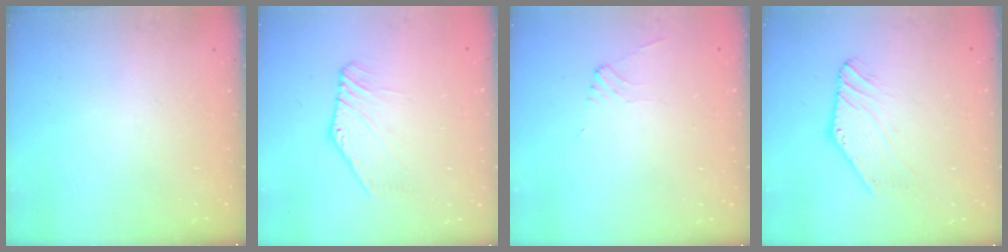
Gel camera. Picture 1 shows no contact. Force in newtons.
{"total": 3.9, "press": 3.9, "slide": 0.1}
{"total": 0.8, "press": 0.7, "slide": 0.3}
{"total": 0.9, "press": 0.9, "slide": 0.2}